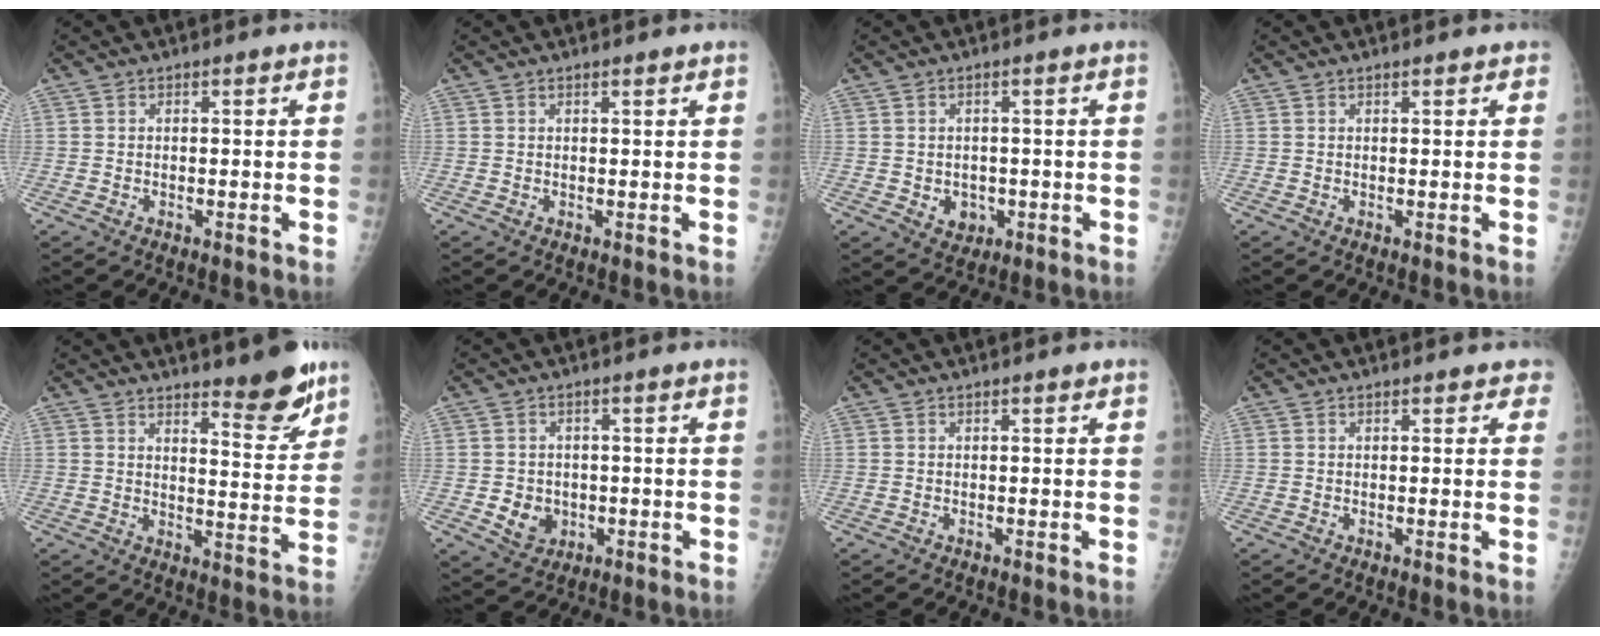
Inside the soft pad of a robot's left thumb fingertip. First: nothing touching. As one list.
[{"total": 0.7, "force": [0.5, 0.0, 0.4], "torque": [-0.007, -0.003, 0.010]}, {"total": 3.5, "force": [-0.6, 2.9, 1.8], "torque": [-0.010, 0.000, 0.002]}, {"total": 1.1, "force": [0.8, 0.5, 0.5], "torque": [-0.002, -0.002, 0.007]}, {"total": 9.2, "force": [7.0, 1.6, 5.7], "torque": [-0.060, -0.061, 0.106]}, {"total": 4.8, "force": [-0.8, 4.2, 2.3], "torque": [-0.020, 0.002, 0.000]}, {"total": 0.6, "force": [0.5, 0.1, 0.4], "torque": [-0.006, -0.002, 0.007]}, {"total": 2.4, "force": [1.9, 1.2, 0.9], "torque": [0.017, -0.001, 0.013]}]